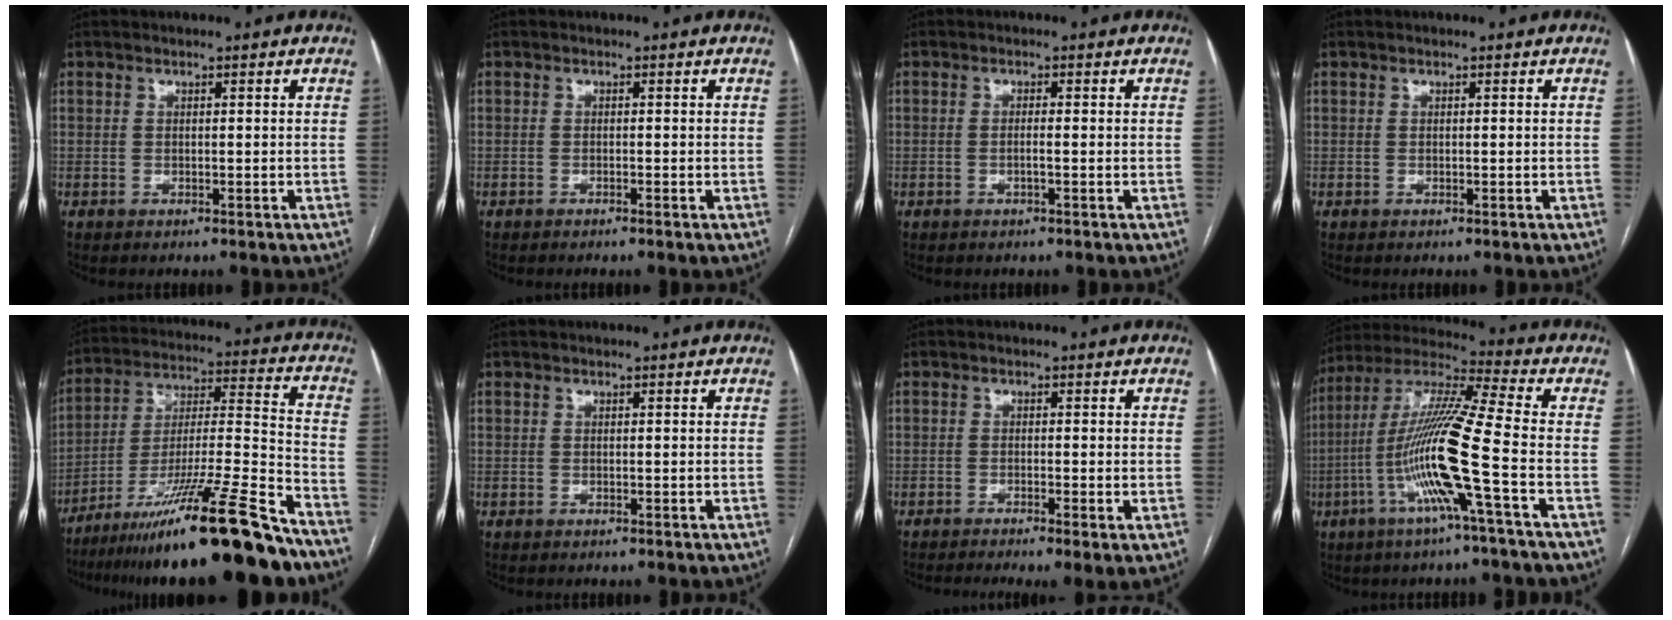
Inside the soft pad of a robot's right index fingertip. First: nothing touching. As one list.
[{"total": 0.5, "force": [-0.4, -0.2, 0.3], "torque": [-0.007, 0.000, -0.008]}, {"total": 1.2, "force": [-0.3, 0.0, 1.1], "torque": [-0.021, 0.000, -0.006]}, {"total": 0.0}, {"total": 25.0, "force": [-19.1, 0.1, 16.1], "torque": [-0.239, -0.025, -0.322]}, {"total": 0.0}, {"total": 5.1, "force": [-3.2, 0.5, 4.0], "torque": [-0.060, -0.012, -0.050]}, {"total": 15.6, "force": [-4.8, -1.4, 14.8], "torque": [-0.296, -0.004, -0.102]}]